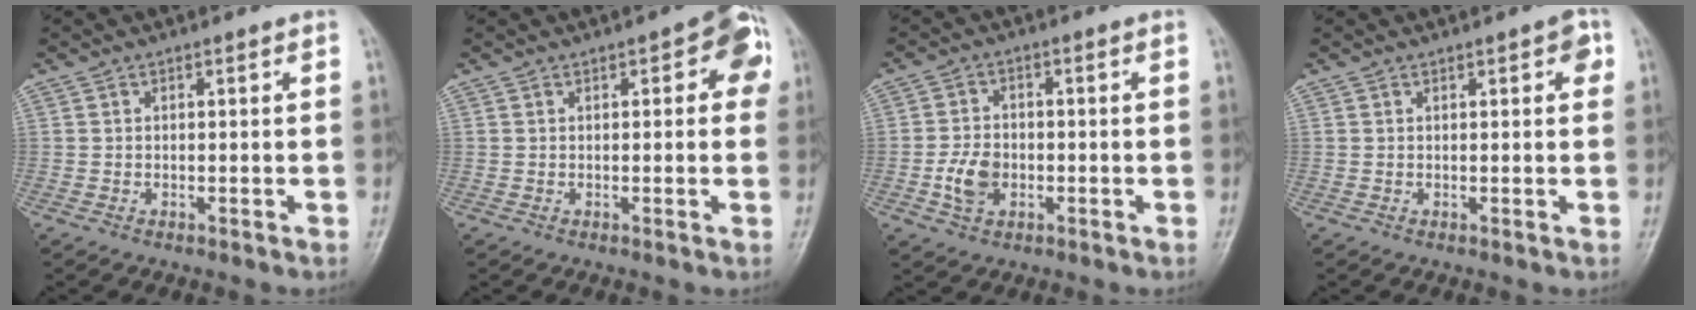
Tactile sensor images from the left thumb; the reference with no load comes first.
{"total": 6.8, "force": [1.9, 2.9, 5.8], "torque": [-0.037, 0.009, 0.010]}
{"total": 5.7, "force": [-1.4, 4.1, 3.8], "torque": [-0.064, 0.006, -0.028]}
{"total": 2.7, "force": [1.2, 1.0, 2.2], "torque": [-0.018, 0.001, 0.011]}